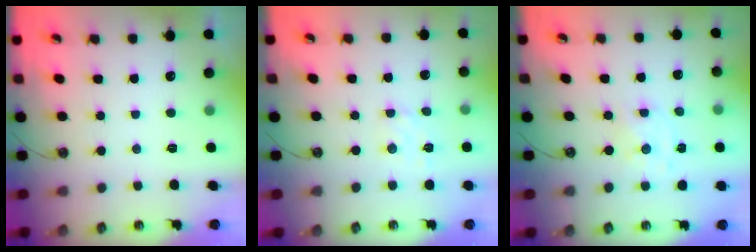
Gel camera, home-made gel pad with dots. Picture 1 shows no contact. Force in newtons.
{"total": 5.6, "press": 5.5, "slide": 0.6}
{"total": 1.6, "press": 1.6, "slide": 0.3}